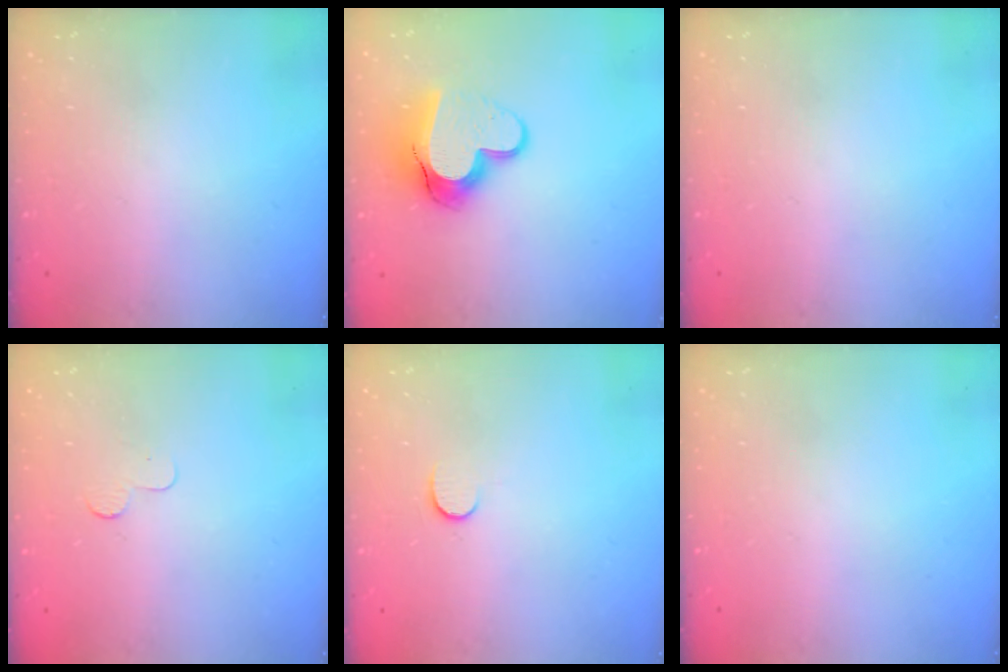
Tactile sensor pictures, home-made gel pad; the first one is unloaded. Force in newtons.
{"total": 14.1, "press": 14.1, "slide": 1.1}
{"total": 0.0}
{"total": 2.3, "press": 2.3, "slide": 0.2}
{"total": 6.3, "press": 6.3, "slide": 0.5}
{"total": 0.0}